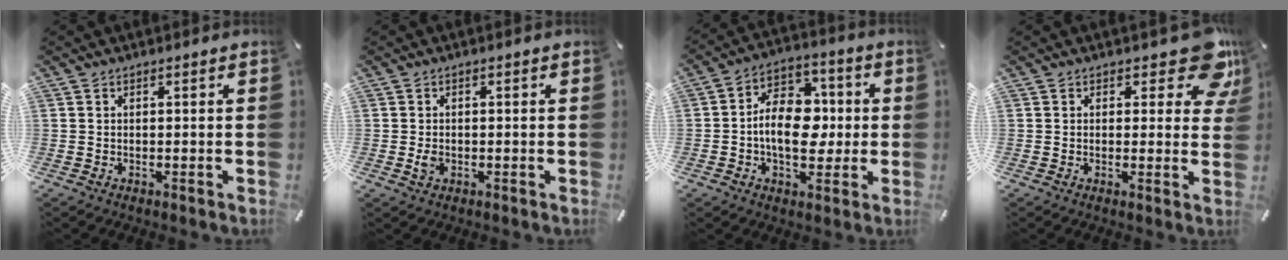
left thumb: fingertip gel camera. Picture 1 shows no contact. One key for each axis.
{"total": 1.9, "fx": -0.3, "fy": 1.3, "fz": 1.3, "tx": -0.024, "ty": -0.004, "tz": -0.009}
{"total": 13.7, "fx": -1.4, "fy": 9.4, "fz": 9.9, "tx": -0.168, "ty": 0.013, "tz": -0.022}
{"total": 9.7, "fx": 6.1, "fy": 4.4, "fz": 6.2, "tx": -0.061, "ty": -0.040, "tz": 0.102}